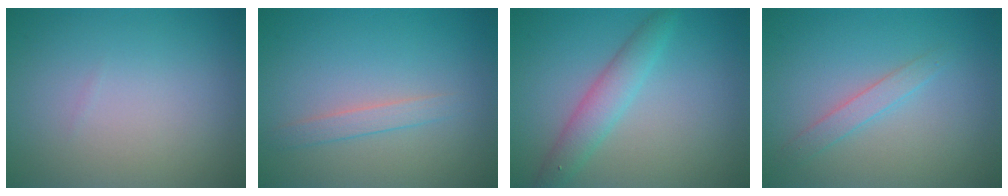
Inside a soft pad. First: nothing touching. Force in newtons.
{"total": 1.5, "press": 1.5, "slide": 0.1}
{"total": 3.0, "press": 3.0, "slide": 0.1}
{"total": 1.6, "press": 1.6, "slide": 0.1}